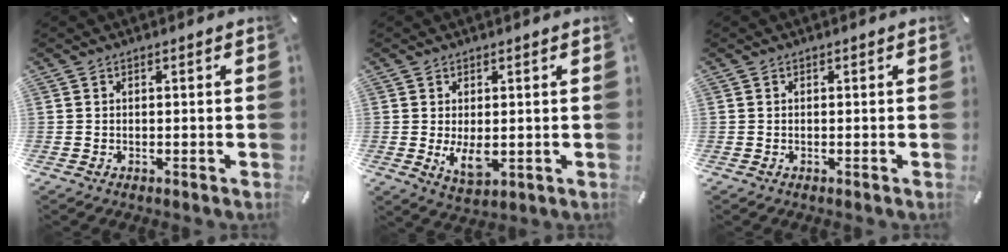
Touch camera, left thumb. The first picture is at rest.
{"total": 6.1, "force": [-0.3, 2.8, 5.4], "torque": [-0.119, -0.014, -0.009]}
{"total": 0.0}